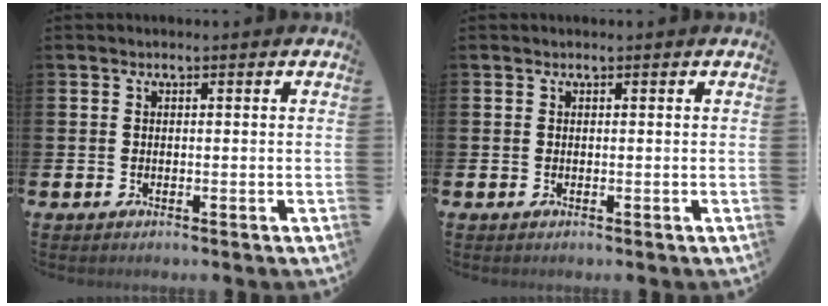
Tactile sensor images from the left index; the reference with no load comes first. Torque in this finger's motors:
{"motor_torque": [0.10, 0.02, 0.00, -0.01]}